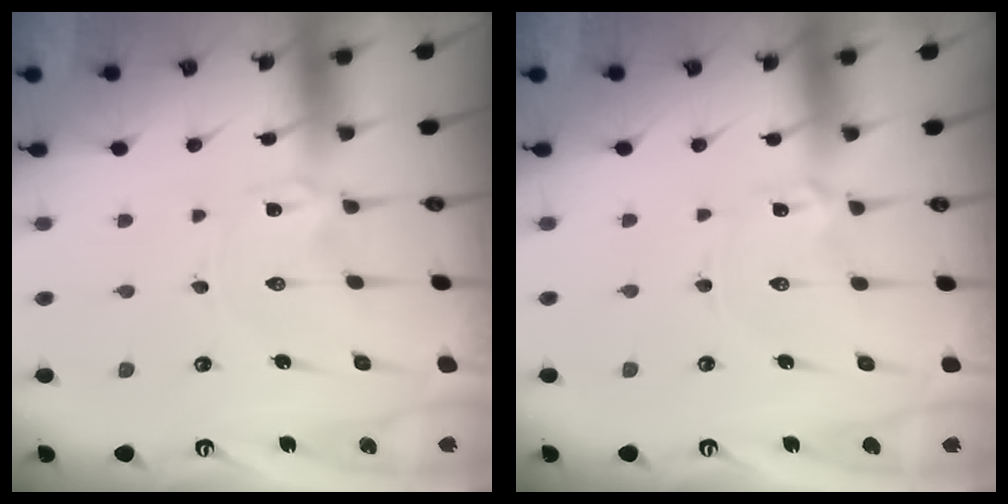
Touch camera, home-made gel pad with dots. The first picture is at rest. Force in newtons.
{"total": 0.9, "press": 0.9, "slide": 0.1}